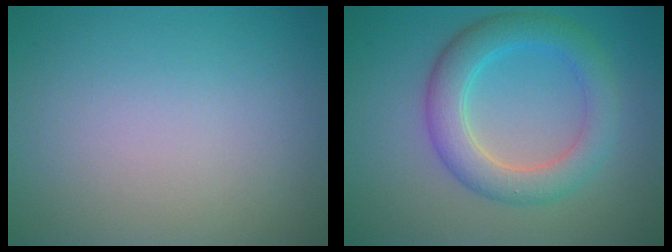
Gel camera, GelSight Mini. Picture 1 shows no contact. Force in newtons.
{"total": 4.9, "press": 4.9, "slide": 0.1}